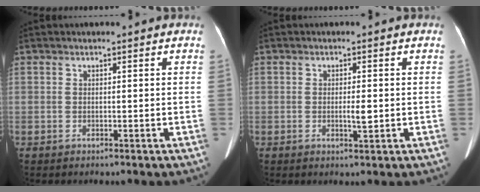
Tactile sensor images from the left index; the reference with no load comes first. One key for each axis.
{"total": 2.2, "fx": -0.3, "fy": 0.5, "fz": 2.2, "tx": -0.039, "ty": -0.002, "tz": -0.004}